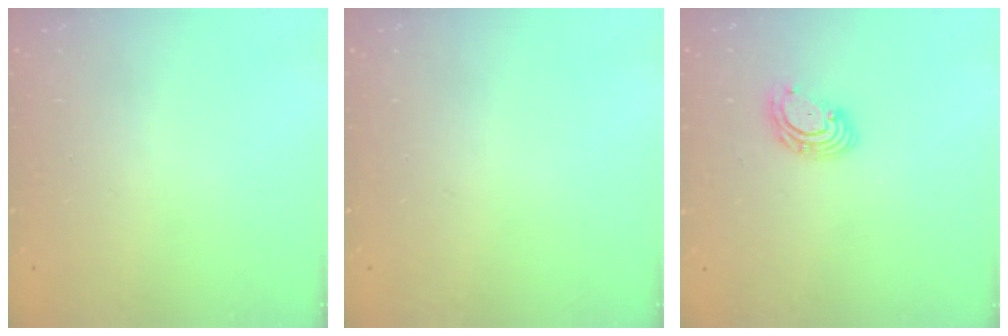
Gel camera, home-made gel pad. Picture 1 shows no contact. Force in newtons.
{"total": 0.0}
{"total": 5.7, "press": 5.7, "slide": 0.9}